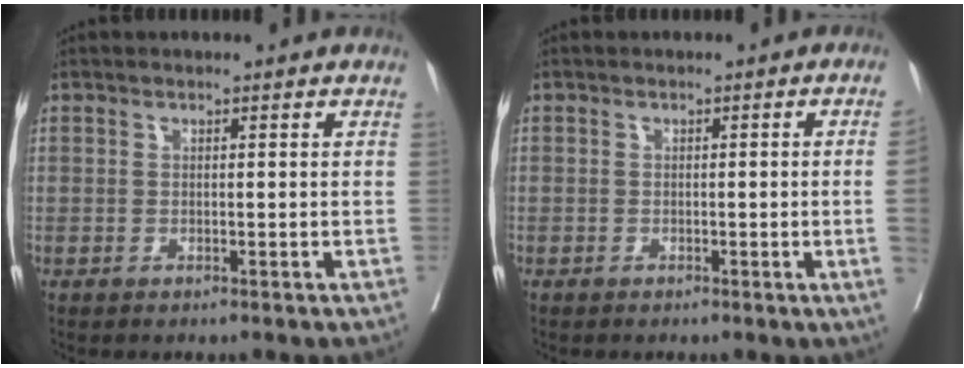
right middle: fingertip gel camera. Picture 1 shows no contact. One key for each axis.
{"total": 2.6, "fx": -0.4, "fy": -0.9, "fz": 2.5, "tx": -0.029, "ty": -0.003, "tz": -0.002}